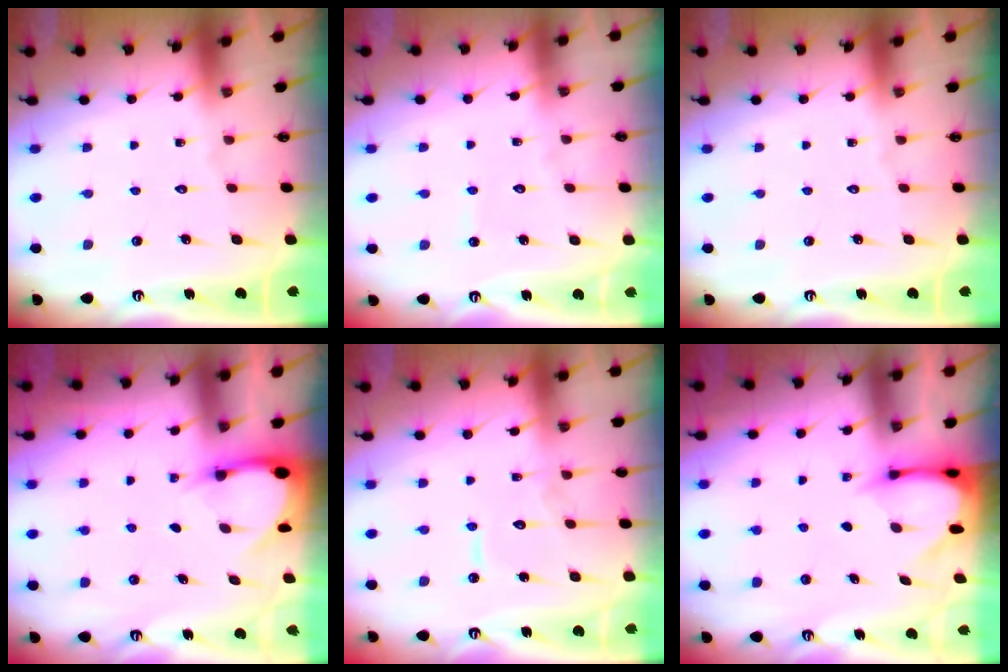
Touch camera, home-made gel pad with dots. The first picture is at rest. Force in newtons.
{"total": 2.6, "press": 2.6, "slide": 0.2}
{"total": 0.0}
{"total": 3.6, "press": 3.6, "slide": 0.2}
{"total": 7.6, "press": 7.6, "slide": 0.6}
{"total": 3.2, "press": 3.2, "slide": 0.3}